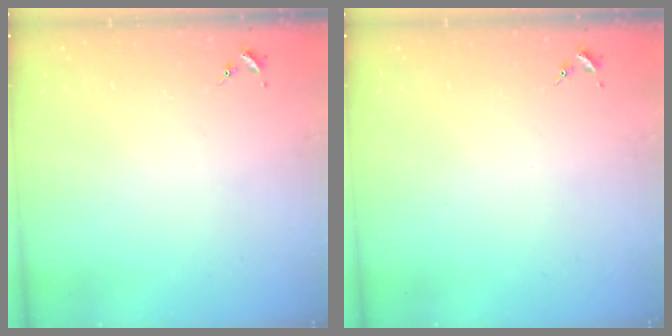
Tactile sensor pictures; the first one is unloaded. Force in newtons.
{"total": 0.0}